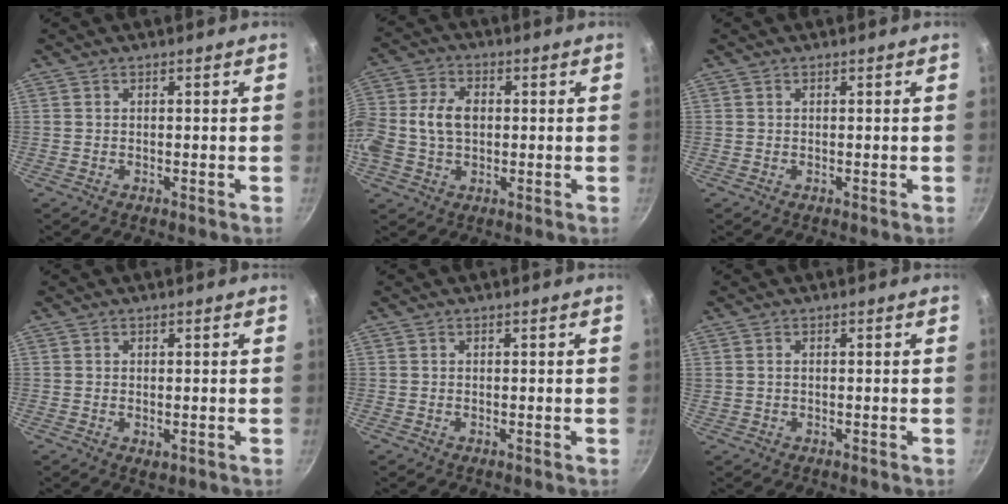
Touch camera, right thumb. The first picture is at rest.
{"total": 13.7, "force": [0.2, 9.7, 9.7], "torque": [-0.235, 0.016, 0.007]}
{"total": 0.0}
{"total": 1.3, "force": [-0.3, 0.8, 1.0], "torque": [-0.012, -0.004, -0.001]}
{"total": 0.0}
{"total": 0.8, "force": [0.1, 0.6, 0.5], "torque": [-0.009, 0.002, 0.004]}